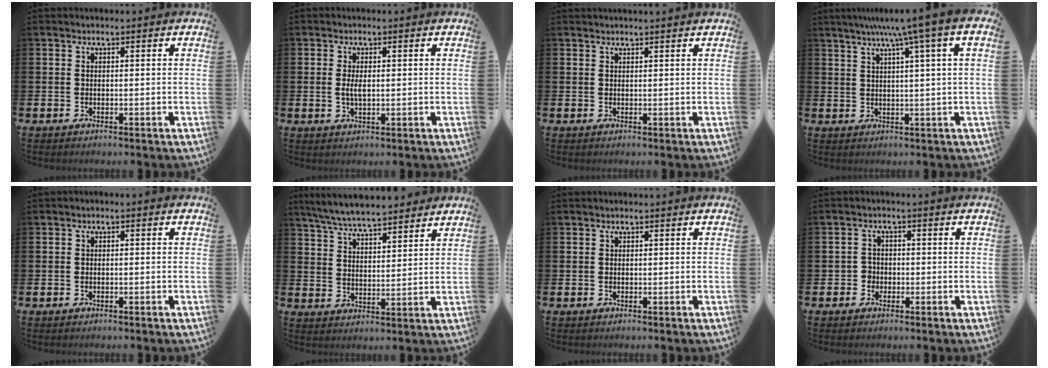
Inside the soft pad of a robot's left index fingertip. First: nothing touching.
{"total": 2.2, "force": [0.2, 0.9, 2.1], "torque": [-0.040, 0.003, 0.002]}
{"total": 0.8, "force": [0.8, -0.2, 0.1], "torque": [0.006, -0.005, 0.014]}
{"total": 5.9, "force": [3.5, -0.8, 4.7], "torque": [-0.089, -0.008, 0.053]}
{"total": 0.7, "force": [-0.7, 0.2, 0.2], "torque": [-0.006, -0.002, -0.013]}
{"total": 6.9, "force": [6.6, 0.7, 1.8], "torque": [-0.064, -0.028, 0.121]}
{"total": 0.0}
{"total": 2.0, "force": [-0.9, 1.7, 0.1], "torque": [-0.009, 0.004, -0.023]}